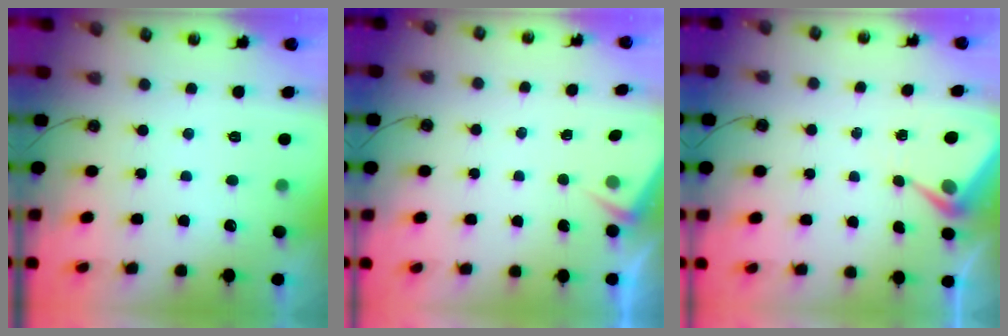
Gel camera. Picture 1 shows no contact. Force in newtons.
{"total": 2.5, "press": 2.5, "slide": 0.4}
{"total": 5.9, "press": 5.8, "slide": 0.7}